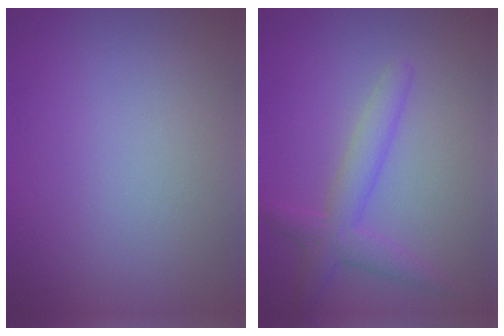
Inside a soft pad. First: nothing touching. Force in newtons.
{"total": 2.1, "press": 2.1, "slide": 0.1}